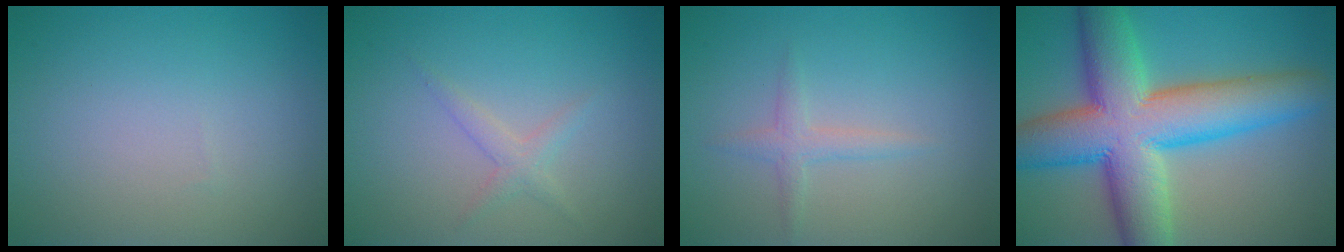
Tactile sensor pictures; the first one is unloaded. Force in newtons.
{"total": 1.4, "press": 1.4, "slide": 0.0}
{"total": 1.5, "press": 1.5, "slide": 0.1}
{"total": 13.2, "press": 13.2, "slide": 0.4}